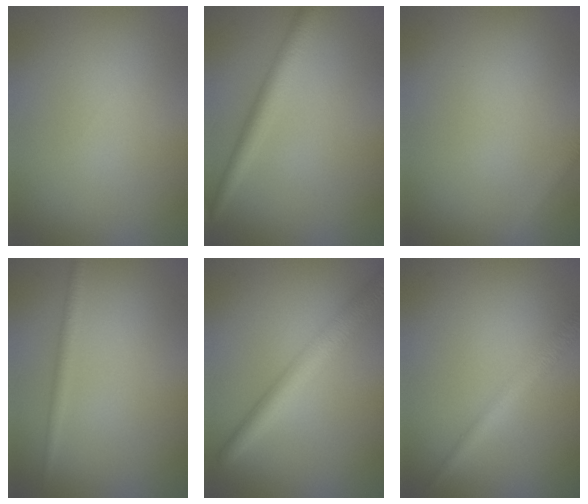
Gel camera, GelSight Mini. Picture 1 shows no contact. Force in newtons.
{"total": 2.8, "press": 2.8, "slide": 0.0}
{"total": 0.9, "press": 0.9, "slide": 0.0}
{"total": 1.4, "press": 1.4, "slide": 0.1}
{"total": 4.2, "press": 4.2, "slide": 0.1}
{"total": 2.3, "press": 2.3, "slide": 0.1}